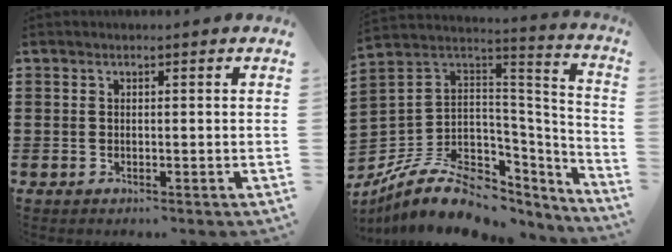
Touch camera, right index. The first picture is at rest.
{"total": 10.7, "force": [-5.4, 7.0, 6.0], "torque": [-0.138, 0.003, -0.087]}